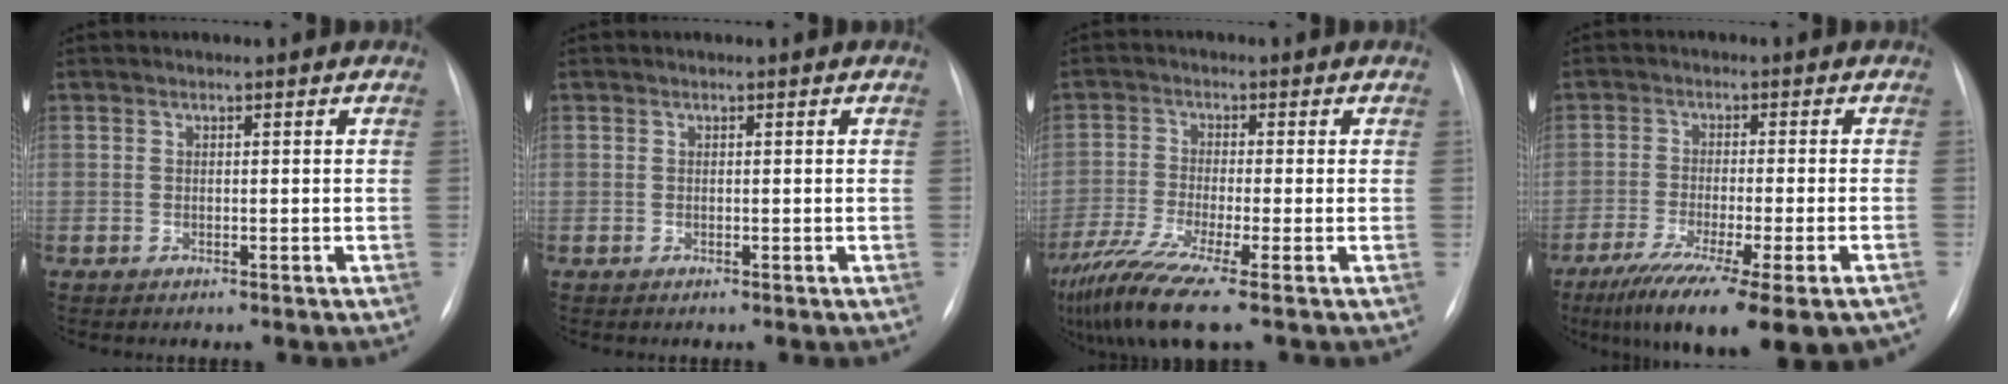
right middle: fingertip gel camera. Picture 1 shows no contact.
{"total": 0.0}
{"total": 9.3, "force": [-6.1, -0.5, 7.0], "torque": [-0.140, -0.028, -0.114]}
{"total": 17.7, "force": [-12.7, 2.2, 12.1], "torque": [-0.155, -0.040, -0.194]}